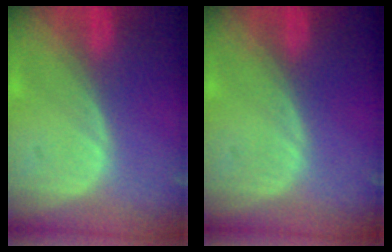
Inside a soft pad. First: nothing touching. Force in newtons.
{"total": 0.0}